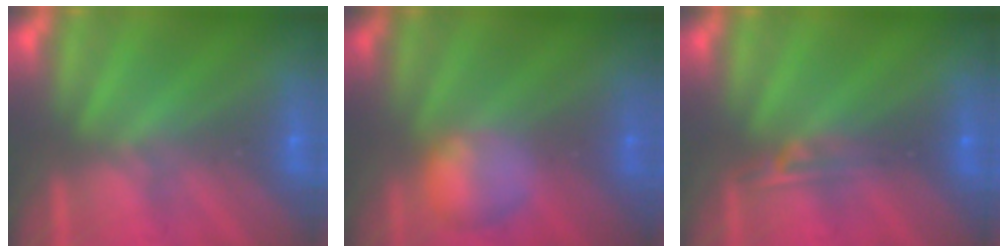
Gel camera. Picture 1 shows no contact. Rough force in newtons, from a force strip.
{"total": 2.4}
{"total": 2.4}